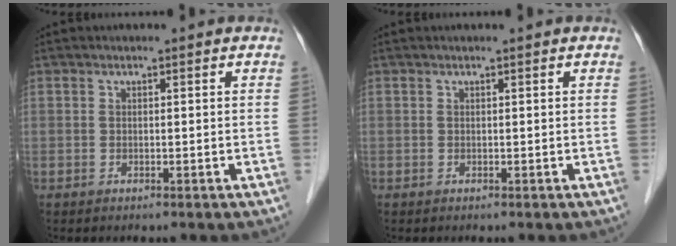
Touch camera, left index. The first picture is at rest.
{"total": 1.2, "force": [0.9, 0.3, 0.7], "torque": [-0.011, 0.028, 0.016]}